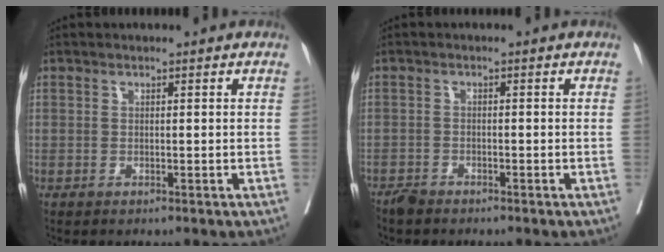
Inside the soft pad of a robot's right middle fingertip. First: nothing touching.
{"total": 1.5, "force": [-1.4, 0.4, 0.1], "torque": [-0.004, -0.001, -0.026]}